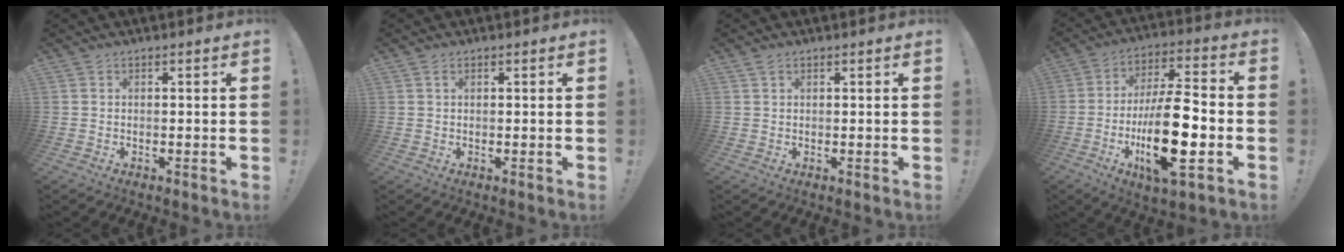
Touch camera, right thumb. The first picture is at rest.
{"total": 0.9, "force": [0.5, 0.5, 0.5], "torque": [-0.009, 0.000, 0.008]}
{"total": 1.0, "force": [0.7, 0.3, 0.5], "torque": [-0.008, -0.001, 0.013]}
{"total": 20.6, "force": [-4.9, 6.7, 18.8], "torque": [-0.342, 0.007, -0.078]}